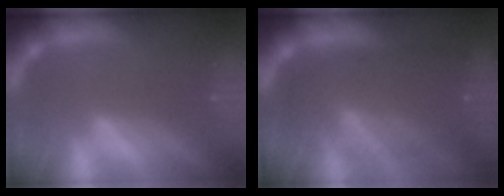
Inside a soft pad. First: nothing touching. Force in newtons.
{"total": 9.1}